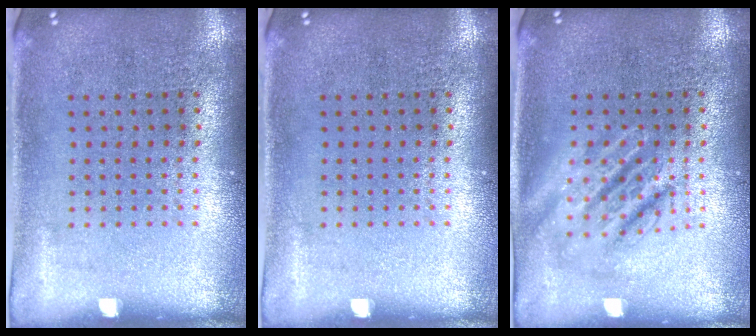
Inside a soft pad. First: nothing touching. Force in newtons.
{"total": 0.0}
{"total": 2.7, "press": 2.7, "slide": 0.3}